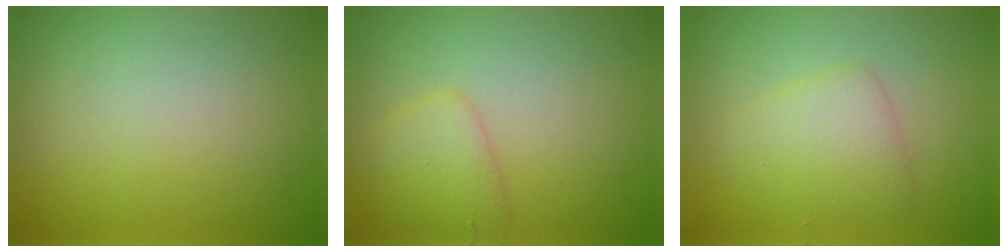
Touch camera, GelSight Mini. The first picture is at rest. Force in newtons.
{"total": 2.4, "press": 2.4, "slide": 0.1}
{"total": 2.9, "press": 2.9, "slide": 0.1}